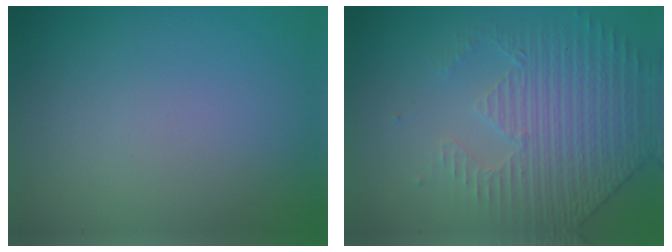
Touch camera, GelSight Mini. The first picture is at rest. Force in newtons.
{"total": 4.4, "press": 3.6, "slide": 2.6}